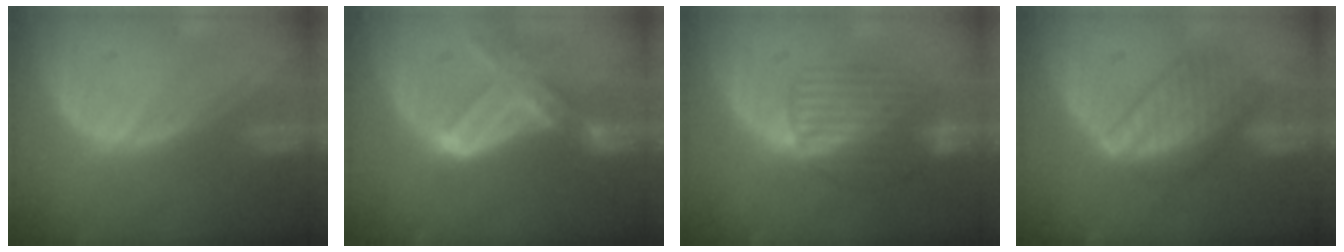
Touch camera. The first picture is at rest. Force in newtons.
{"total": 6.8, "press": 6.6, "slide": 1.7}
{"total": 7.8, "press": 7.4, "slide": 2.4}
{"total": 6.8, "press": 6.8, "slide": 0.2}